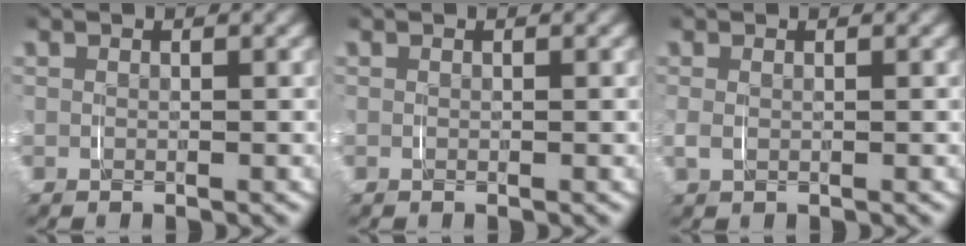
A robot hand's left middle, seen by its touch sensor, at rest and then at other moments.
{"total": 0.0}
{"total": 1.1, "force": [0.1, 0.7, 0.8], "torque": [-0.024, -0.001, 0.003]}